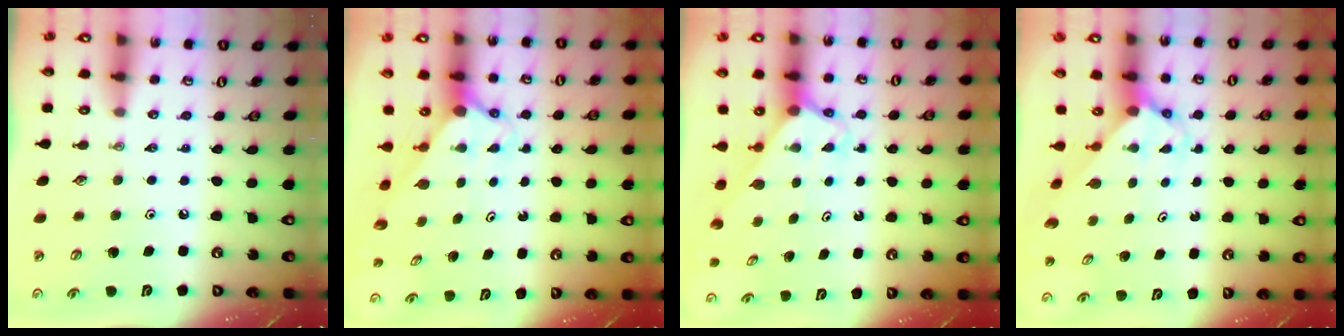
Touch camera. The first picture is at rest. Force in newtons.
{"total": 2.1, "press": 2.1, "slide": 0.2}
{"total": 2.4, "press": 2.4, "slide": 0.2}
{"total": 3.3, "press": 3.3, "slide": 0.3}